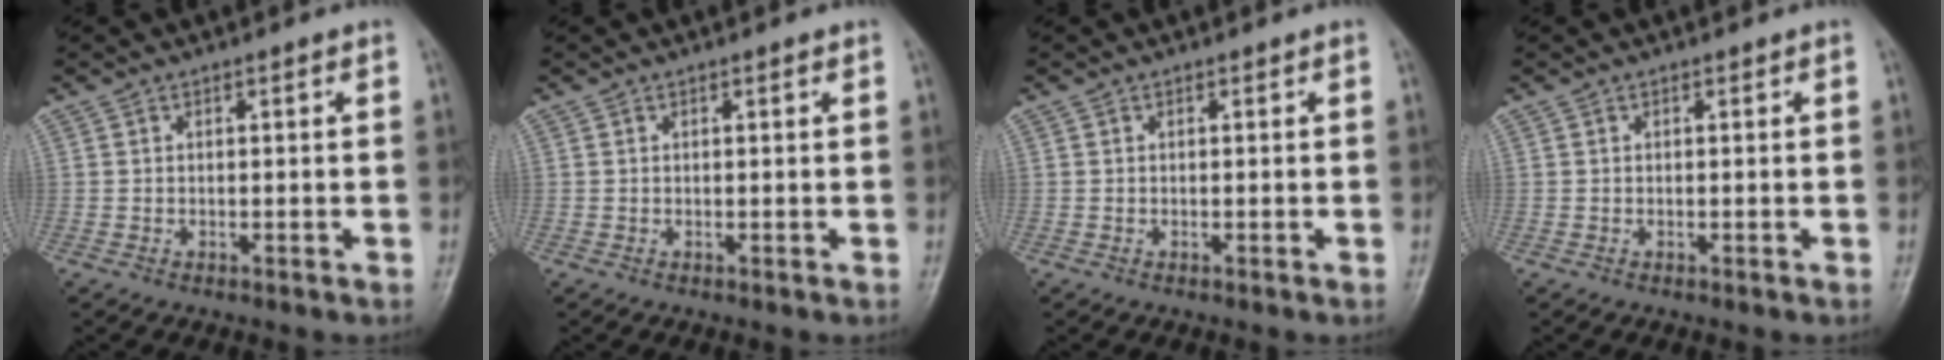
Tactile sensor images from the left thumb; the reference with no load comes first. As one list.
[{"total": 0.5, "force": [0.3, 0.1, 0.4], "torque": [-0.007, 0.000, 0.002]}, {"total": 0.0}, {"total": 0.0}]